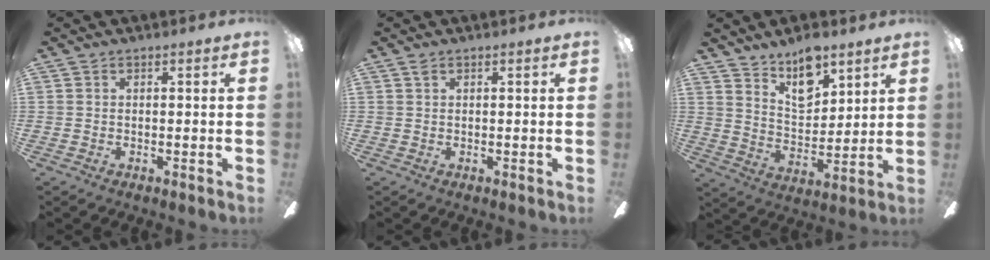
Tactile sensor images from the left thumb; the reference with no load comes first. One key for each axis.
{"total": 0.7, "fx": 0.5, "fy": 0.3, "fz": 0.5, "tx": -0.010, "ty": 0.004, "tz": 0.008}
{"total": 11.3, "fx": 8.6, "fy": 5.0, "fz": 5.2, "tx": -0.078, "ty": -0.051, "tz": 0.157}